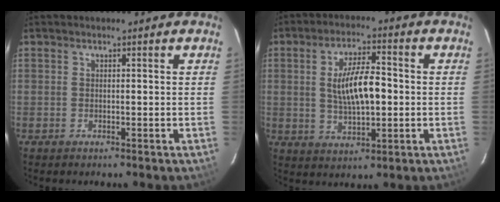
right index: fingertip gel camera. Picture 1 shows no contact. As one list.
[{"total": 10.0, "force": [0.2, 3.8, 9.2], "torque": [-0.173, 0.005, 0.010]}]